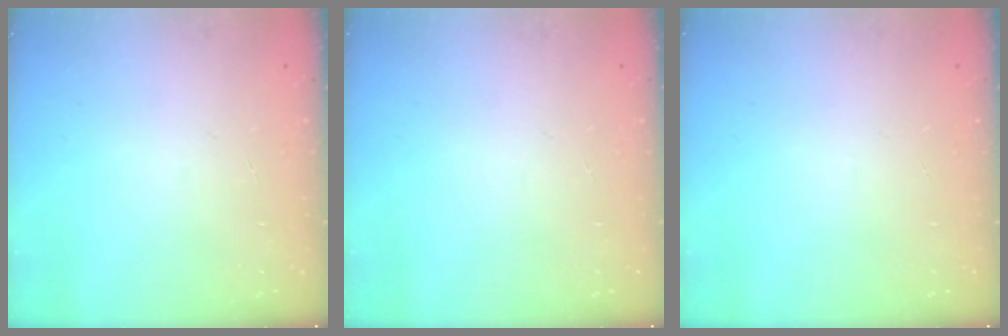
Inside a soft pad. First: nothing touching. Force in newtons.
{"total": 0.0}
{"total": 0.0}